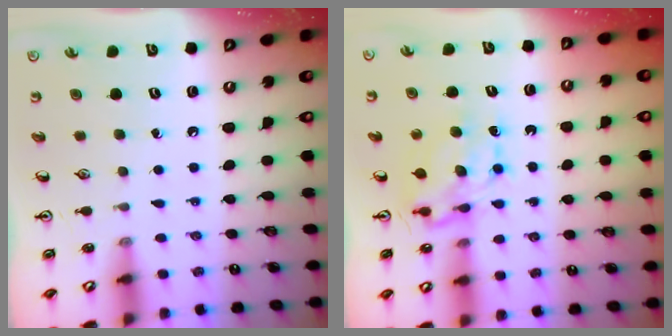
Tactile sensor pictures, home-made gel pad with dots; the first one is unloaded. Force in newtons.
{"total": 7.0, "press": 7.0, "slide": 0.6}